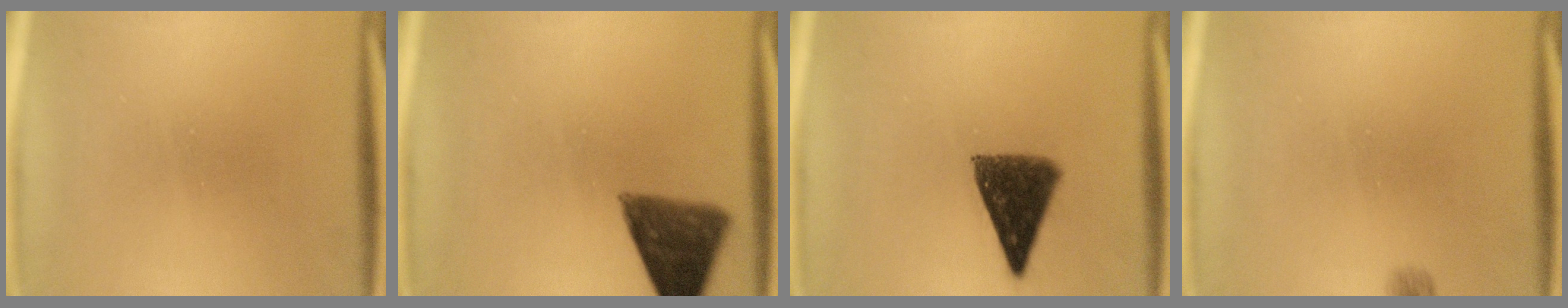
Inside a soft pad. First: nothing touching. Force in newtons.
{"total": 8.6}
{"total": 9.9}
{"total": 1.3}